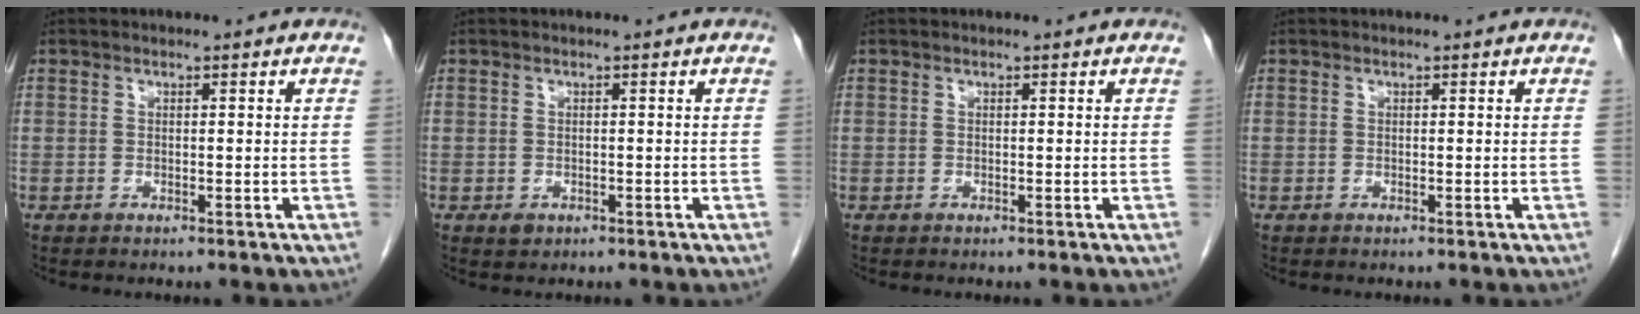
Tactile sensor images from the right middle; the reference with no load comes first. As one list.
[{"total": 1.1, "force": [-0.5, 0.8, 0.6], "torque": [-0.009, 0.001, -0.001]}, {"total": 0.0}, {"total": 0.0}]